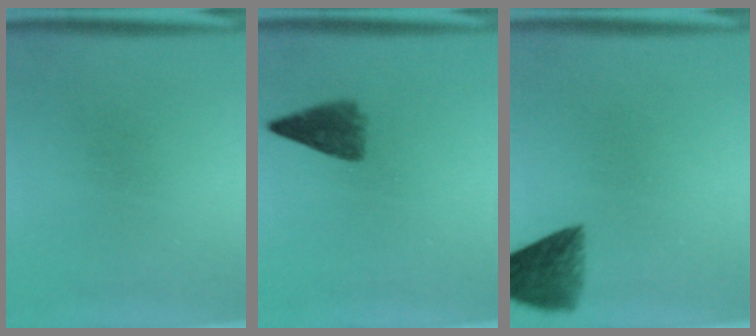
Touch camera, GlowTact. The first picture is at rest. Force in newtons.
{"total": 4.2}
{"total": 6.3}